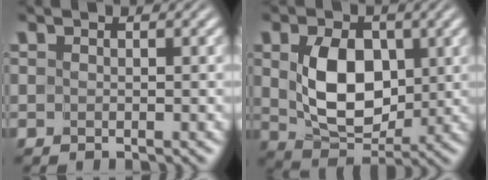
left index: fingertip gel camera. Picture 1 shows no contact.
{"total": 6.5, "force": [0.6, 4.4, 4.7], "torque": [-0.092, -0.010, 0.019]}